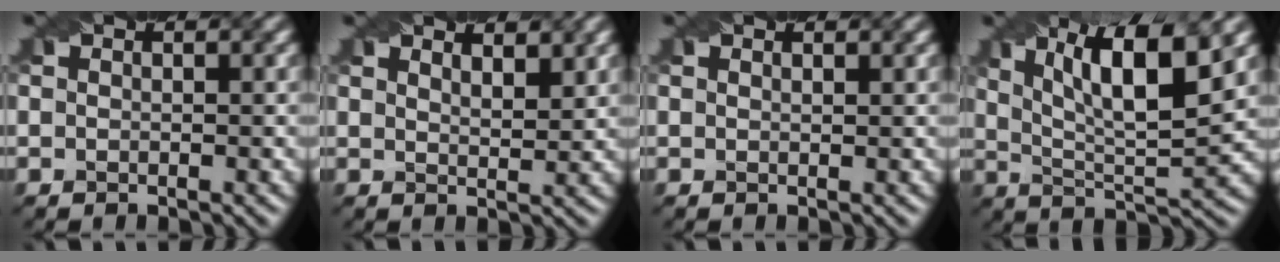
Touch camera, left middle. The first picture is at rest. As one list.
[{"total": 3.5, "force": [2.7, 1.1, 1.9], "torque": [-0.009, 0.009, 0.025]}, {"total": 0.7, "force": [0.6, 0.1, 0.3], "torque": [-0.007, -0.003, 0.006]}, {"total": 10.3, "force": [4.5, 2.9, 8.8], "torque": [-0.134, 0.004, 0.069]}]